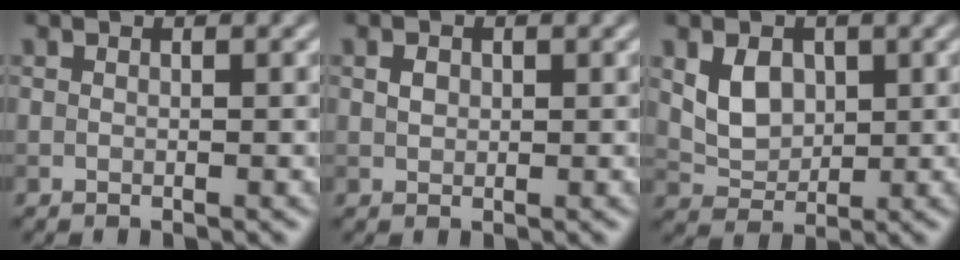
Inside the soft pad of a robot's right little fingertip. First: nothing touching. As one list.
[{"total": 1.0, "force": [0.1, 0.9, 0.5], "torque": [-0.012, 0.001, 0.001]}, {"total": 3.4, "force": [0.7, 2.6, 2.1], "torque": [-0.043, -0.004, 0.016]}]